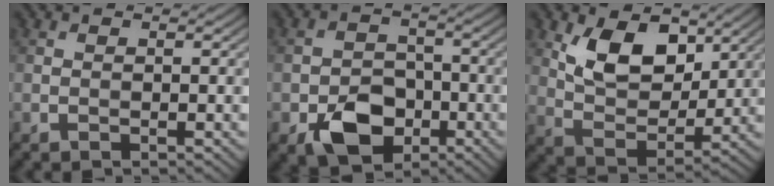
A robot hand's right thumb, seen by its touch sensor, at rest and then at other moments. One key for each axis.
{"total": 6.8, "fx": -3.3, "fy": 4.7, "fz": 3.7, "tx": -0.065, "ty": -0.011, "tz": -0.062}
{"total": 9.3, "fx": 4.3, "fy": 5.3, "fz": 6.4, "tx": -0.128, "ty": -0.011, "tz": 0.076}